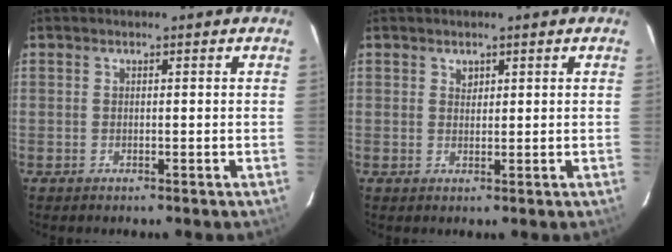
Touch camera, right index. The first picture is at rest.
{"total": 1.2, "force": [0.8, 0.9, 0.3], "torque": [0.000, 0.003, 0.014]}